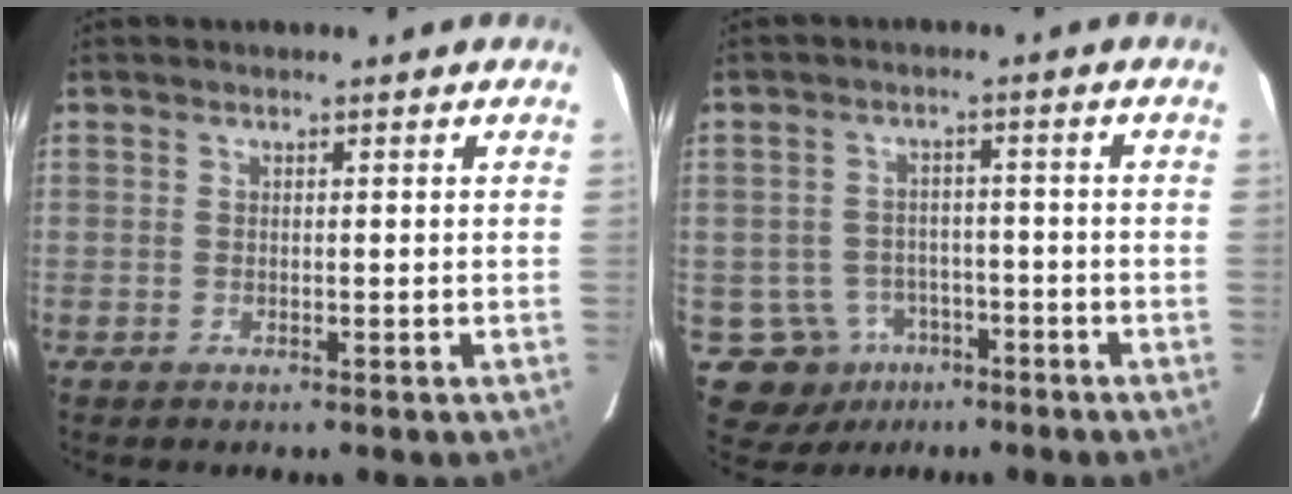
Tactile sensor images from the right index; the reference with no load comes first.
{"total": 9.0, "force": [-3.9, 8.1, 0.9], "torque": [-0.026, 0.013, -0.048]}